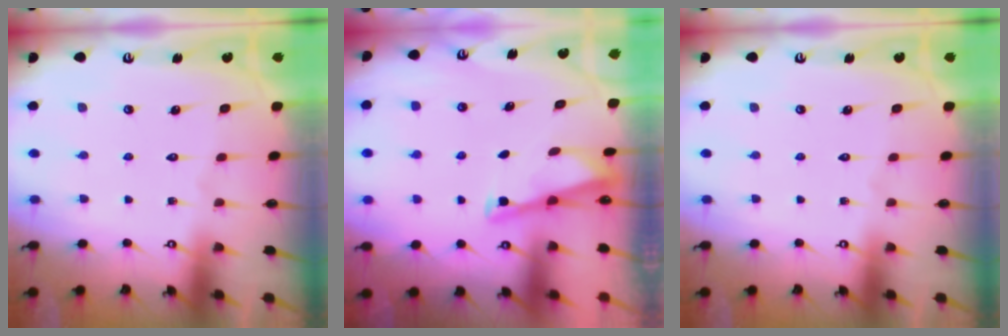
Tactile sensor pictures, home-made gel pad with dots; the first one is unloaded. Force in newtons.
{"total": 3.3, "press": 3.2, "slide": 0.3}
{"total": 0.0}